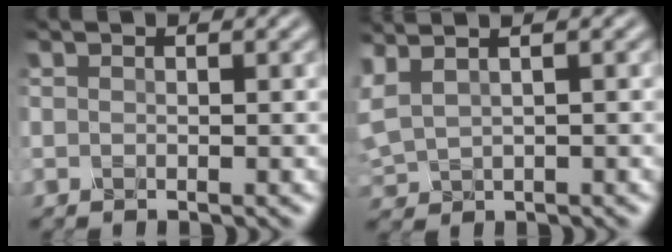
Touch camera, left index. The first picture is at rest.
{"total": 4.2, "force": [2.7, 1.8, 2.7], "torque": [-0.077, 0.034, 0.049]}